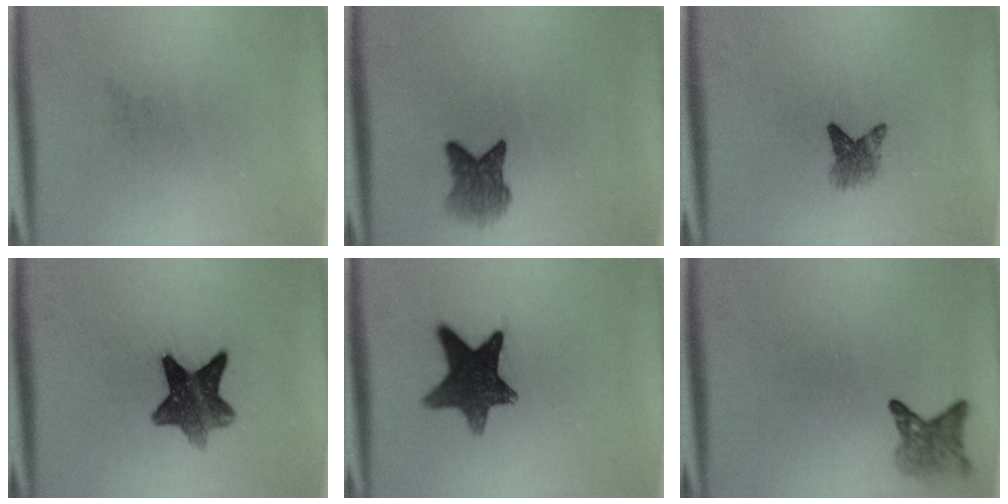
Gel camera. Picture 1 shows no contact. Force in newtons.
{"total": 4.3}
{"total": 2.7}
{"total": 8.7}
{"total": 11.7}
{"total": 2.7}